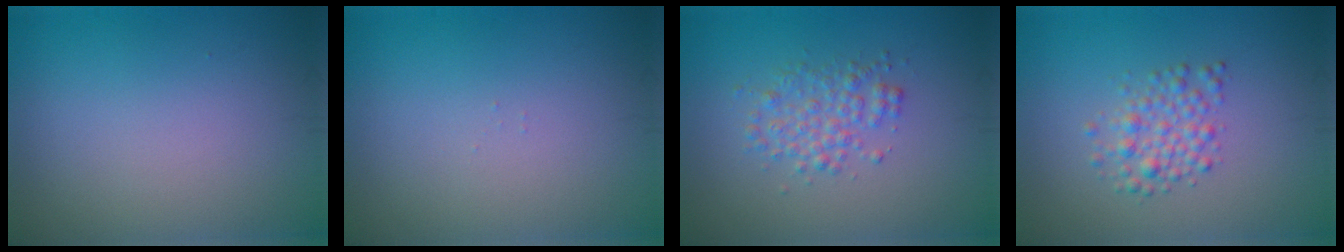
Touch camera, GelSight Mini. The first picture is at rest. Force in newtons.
{"total": 0.0}
{"total": 2.6, "press": 2.6, "slide": 0.0}
{"total": 2.5, "press": 2.5, "slide": 0.0}